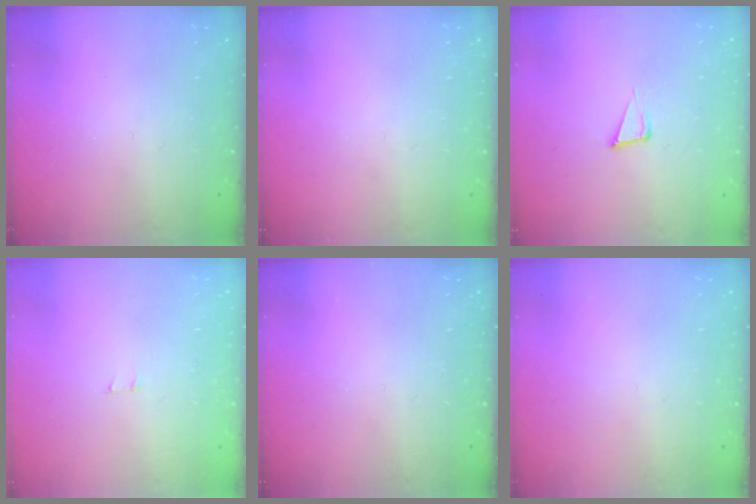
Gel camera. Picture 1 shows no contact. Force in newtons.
{"total": 0.0}
{"total": 4.0, "press": 2.7, "slide": 2.9}
{"total": 1.8, "press": 1.8, "slide": 0.1}
{"total": 0.0}
{"total": 0.0}